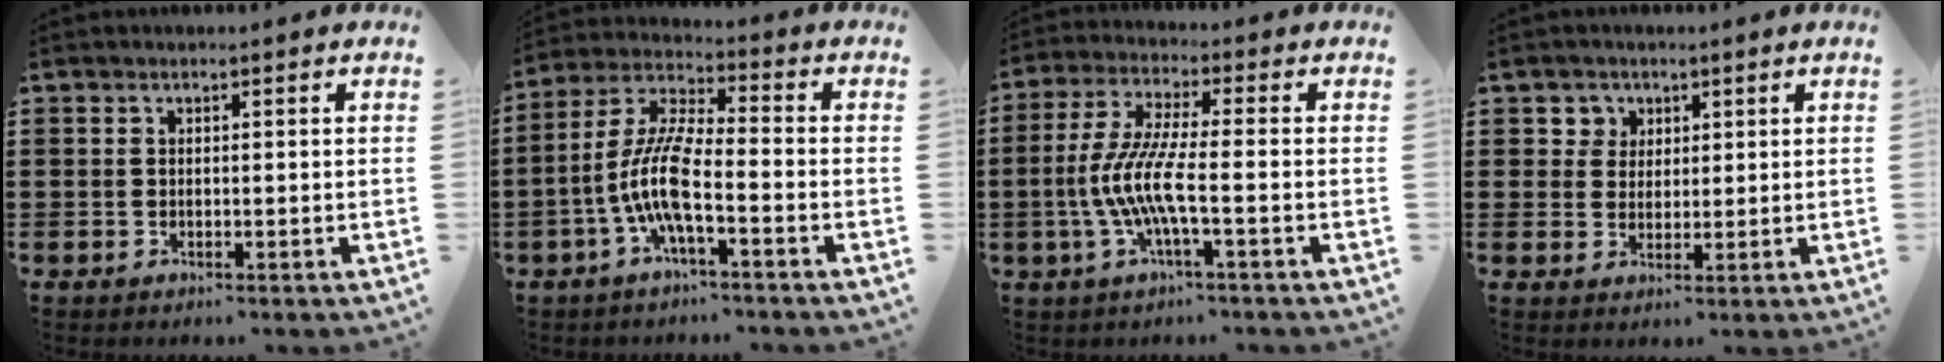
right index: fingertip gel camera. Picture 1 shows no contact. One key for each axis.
{"total": 9.3, "fx": -3.4, "fy": 2.1, "fz": 8.4, "tx": -0.203, "ty": -0.014, "tz": -0.072}
{"total": 8.2, "fx": -2.4, "fy": 1.0, "fz": 7.7, "tx": -0.181, "ty": -0.019, "tz": -0.058}
{"total": 3.1, "fx": 1.6, "fy": 2.7, "fz": 0.2, "tx": -0.019, "ty": 0.011, "tz": 0.028}